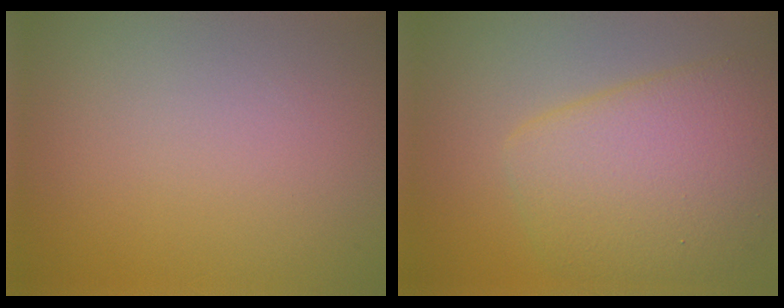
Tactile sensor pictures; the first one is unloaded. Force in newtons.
{"total": 7.1, "press": 7.1, "slide": 0.2}